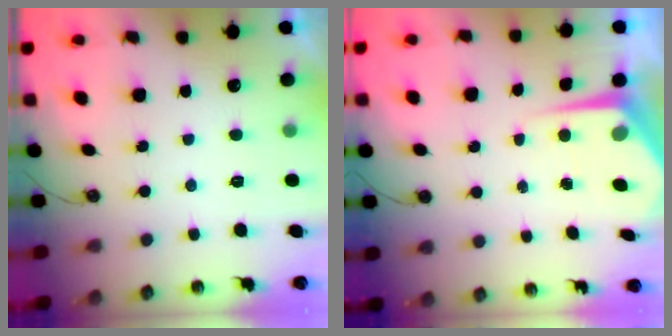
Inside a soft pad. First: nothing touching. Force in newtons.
{"total": 4.7, "press": 4.7, "slide": 0.5}